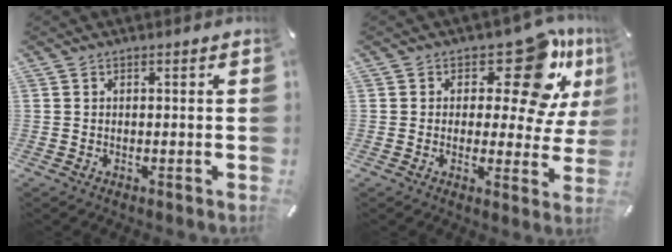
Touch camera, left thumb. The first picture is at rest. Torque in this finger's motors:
{"motor_torque": [0.58, -0.28, 0.35, 0.06, 0.09]}